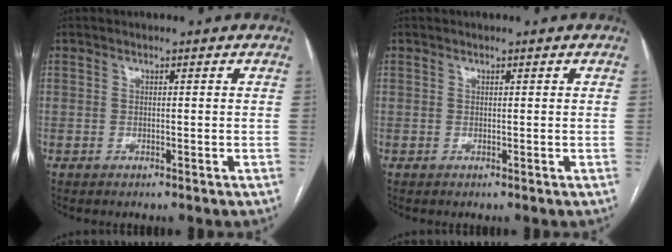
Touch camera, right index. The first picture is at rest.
{"total": 0.0}